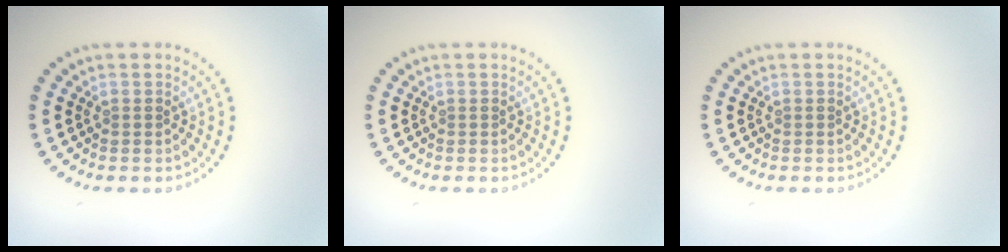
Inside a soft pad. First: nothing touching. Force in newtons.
{"total": 0.0}
{"total": 0.0}